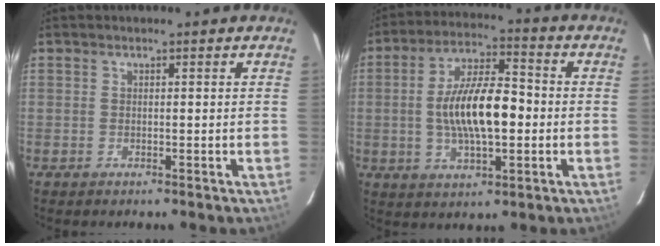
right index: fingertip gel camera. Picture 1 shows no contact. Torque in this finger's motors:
{"motor_torque": [1.08, 0.51, 0.43, 0.21]}